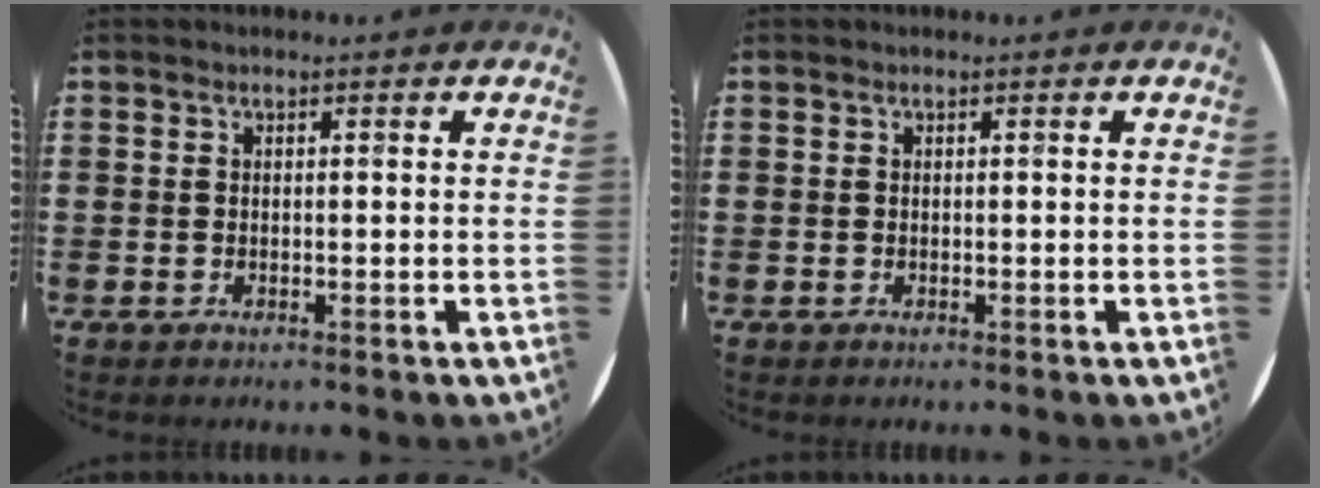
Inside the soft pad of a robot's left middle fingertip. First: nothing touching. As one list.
[{"total": 0.0}]